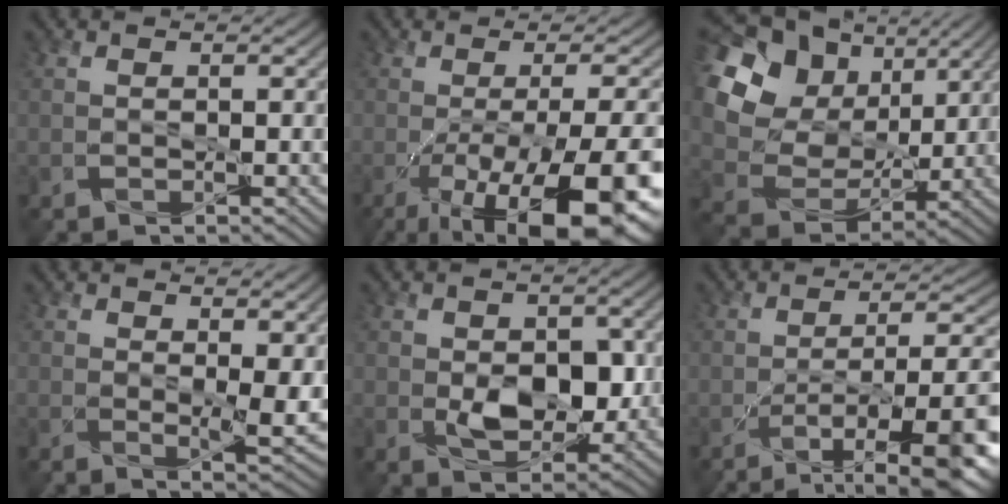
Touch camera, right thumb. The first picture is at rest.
{"total": 16.4, "force": [-6.9, 5.3, 13.9], "torque": [-0.205, -0.029, -0.087]}
{"total": 16.3, "force": [6.1, 12.1, 9.0], "torque": [-0.228, 0.030, 0.125]}
{"total": 4.3, "force": [1.6, 1.4, 3.7], "torque": [-0.068, -0.015, 0.033]}
{"total": 6.1, "force": [-0.2, 3.9, 4.7], "torque": [-0.080, -0.016, 0.005]}
{"total": 11.3, "force": [-5.1, 3.1, 9.6], "torque": [-0.152, -0.008, -0.074]}